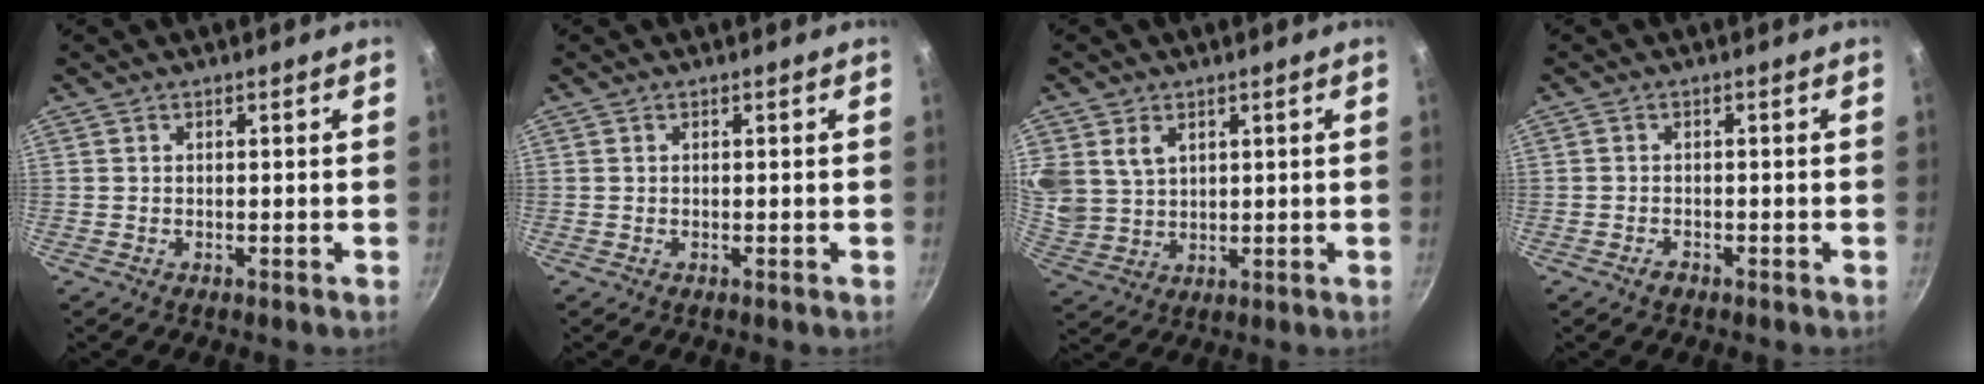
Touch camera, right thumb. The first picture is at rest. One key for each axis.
{"total": 0.0}
{"total": 8.6, "fx": 3.7, "fy": 6.4, "fz": 4.4, "tx": -0.077, "ty": -0.018, "tz": 0.083}
{"total": 1.5, "fx": -1.0, "fy": 0.9, "fz": 0.7, "tx": -0.012, "ty": 0.010, "tz": -0.019}